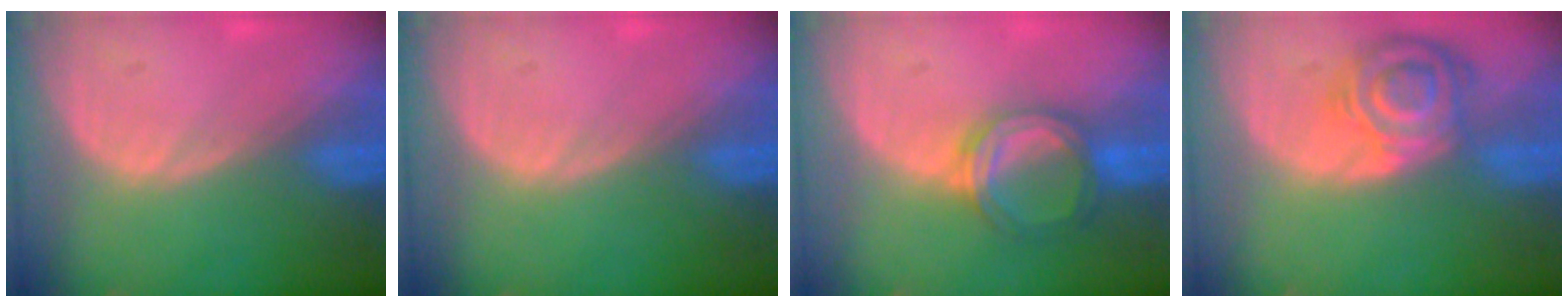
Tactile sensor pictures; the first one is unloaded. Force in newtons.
{"total": 0.0}
{"total": 5.3, "press": 5.2, "slide": 0.5}
{"total": 8.4, "press": 7.4, "slide": 3.9}